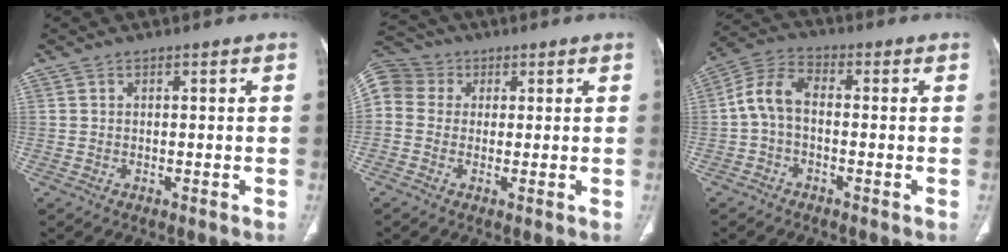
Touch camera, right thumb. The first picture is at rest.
{"total": 10.9, "force": [2.1, 9.7, 4.6], "torque": [-0.103, 0.031, 0.031]}
{"total": 7.0, "force": [-0.8, 4.2, 5.5], "torque": [-0.110, 0.026, -0.027]}